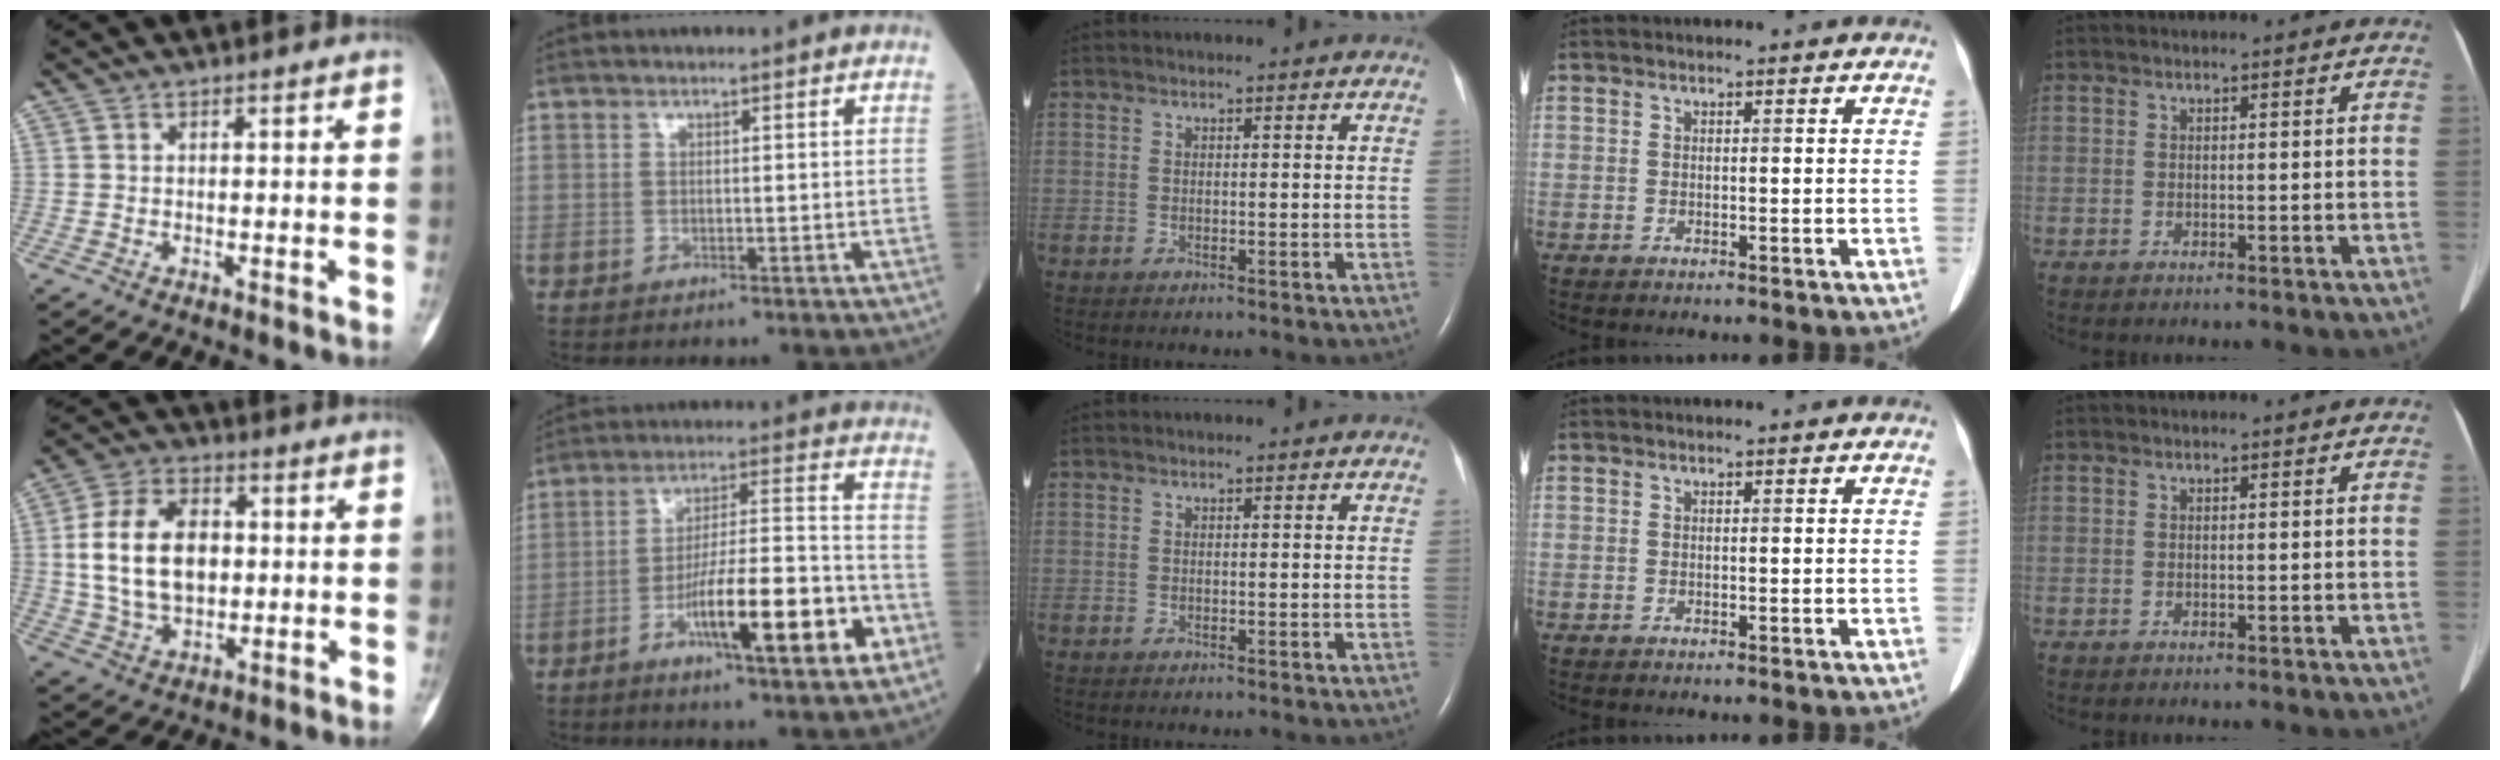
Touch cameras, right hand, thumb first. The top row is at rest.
{"thumb": {"total": 15.3, "force": [1.3, 10.2, 11.3], "torque": [-0.182, 0.008, 0.024]}, "index": {"total": 15.8, "force": [-6.7, 1.8, 14.2], "torque": [-0.238, 0.004, -0.101]}}